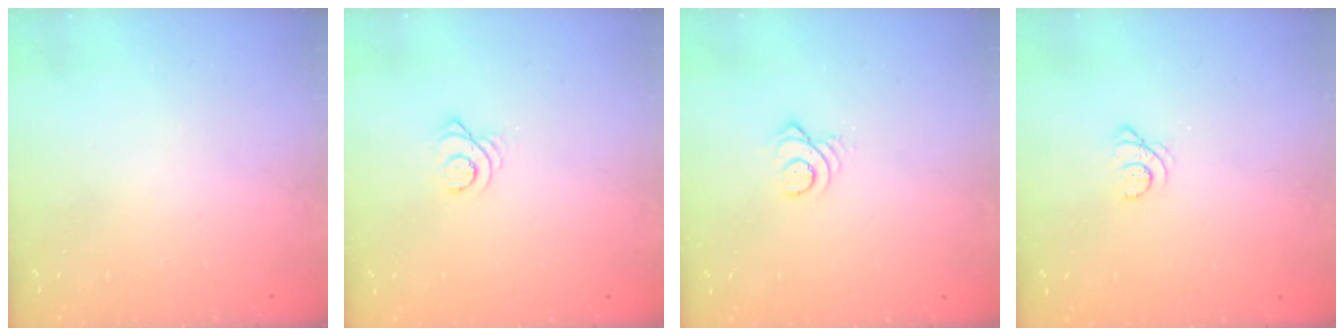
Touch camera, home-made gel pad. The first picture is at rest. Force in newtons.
{"total": 2.9, "press": 2.9, "slide": 0.4}
{"total": 3.2, "press": 3.2, "slide": 0.3}
{"total": 2.0, "press": 2.0, "slide": 0.2}